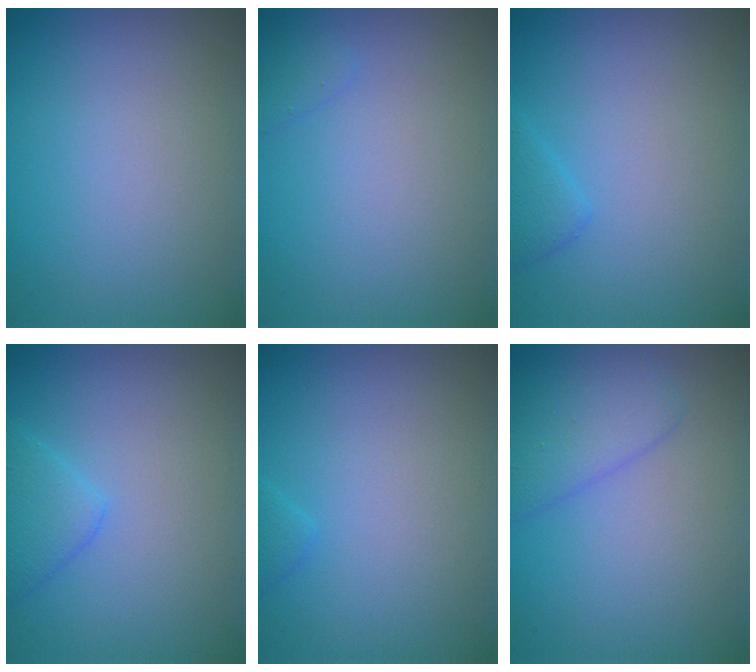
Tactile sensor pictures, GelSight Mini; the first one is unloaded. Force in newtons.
{"total": 0.8, "press": 0.8, "slide": 0.1}
{"total": 1.5, "press": 1.5, "slide": 0.2}
{"total": 2.2, "press": 2.2, "slide": 0.2}
{"total": 0.8, "press": 0.8, "slide": 0.1}
{"total": 3.0, "press": 3.0, "slide": 0.1}